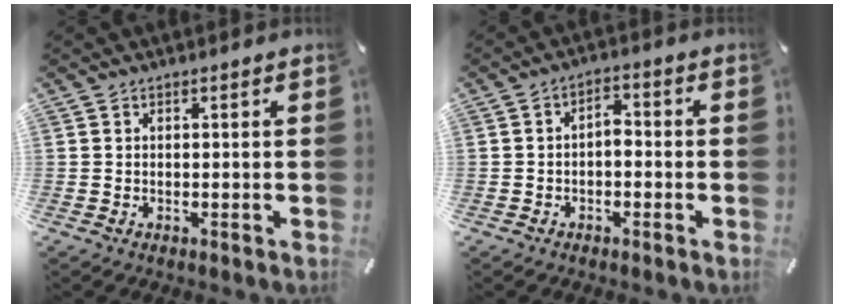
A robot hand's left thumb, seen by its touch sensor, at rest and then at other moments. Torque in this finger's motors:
{"motor_torque": [-0.06, -0.05, 0.19, 0.25, -0.08]}